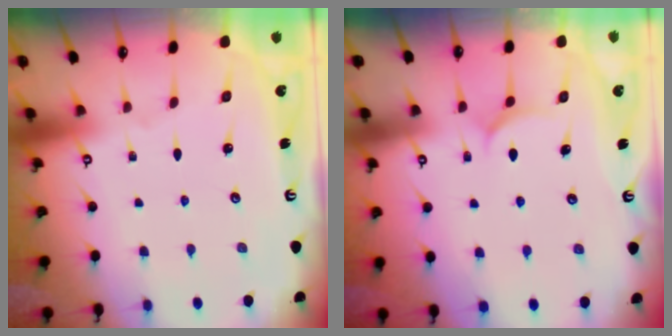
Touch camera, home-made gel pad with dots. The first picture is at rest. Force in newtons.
{"total": 5.8, "press": 5.8, "slide": 0.3}